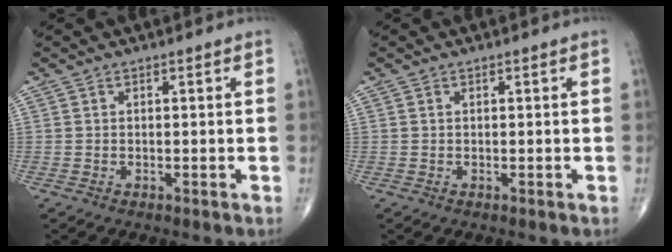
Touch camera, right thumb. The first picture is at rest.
{"total": 0.0}